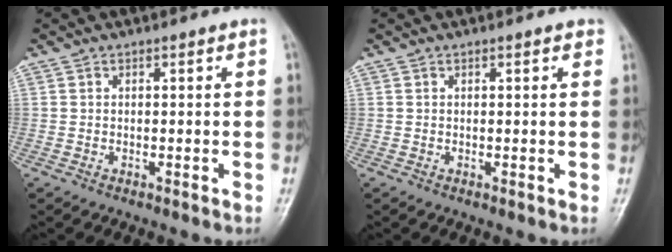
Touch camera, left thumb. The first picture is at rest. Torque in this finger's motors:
{"motor_torque": [-0.16, -0.08, -0.31, -0.30, 0.02]}